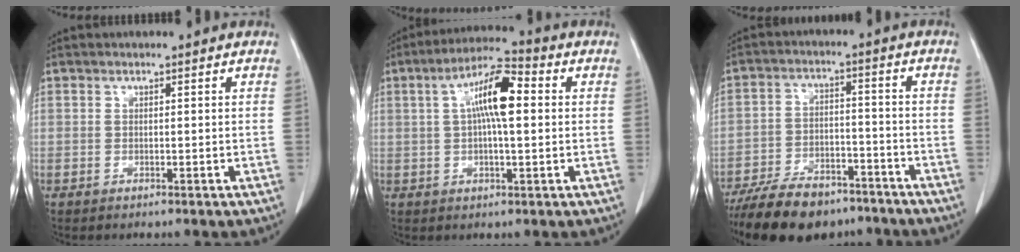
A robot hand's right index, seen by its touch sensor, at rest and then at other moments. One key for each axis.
{"total": 9.5, "fx": 1.7, "fy": 2.2, "fz": 9.1, "tx": -0.168, "ty": 0.024, "tz": 0.022}
{"total": 14.8, "fx": -11.9, "fy": 5.8, "fz": 6.6, "tx": -0.111, "ty": 0.001, "tz": -0.187}